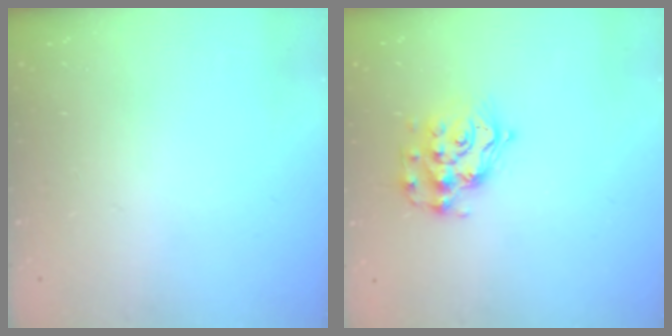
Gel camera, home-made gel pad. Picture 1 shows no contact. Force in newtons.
{"total": 13.9, "press": 13.9, "slide": 0.9}